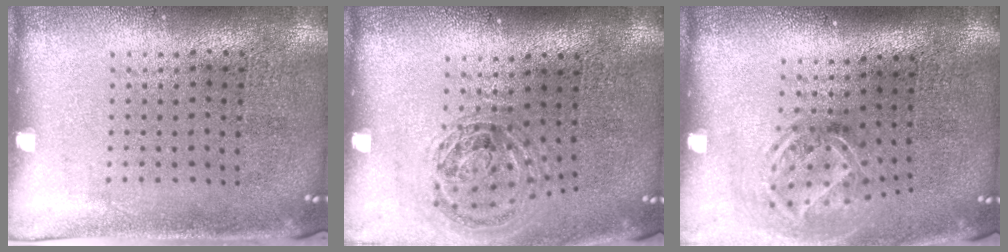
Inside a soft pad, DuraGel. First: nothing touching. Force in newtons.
{"total": 1.2, "press": 1.1, "slide": 0.4}
{"total": 1.9, "press": 1.3, "slide": 1.4}